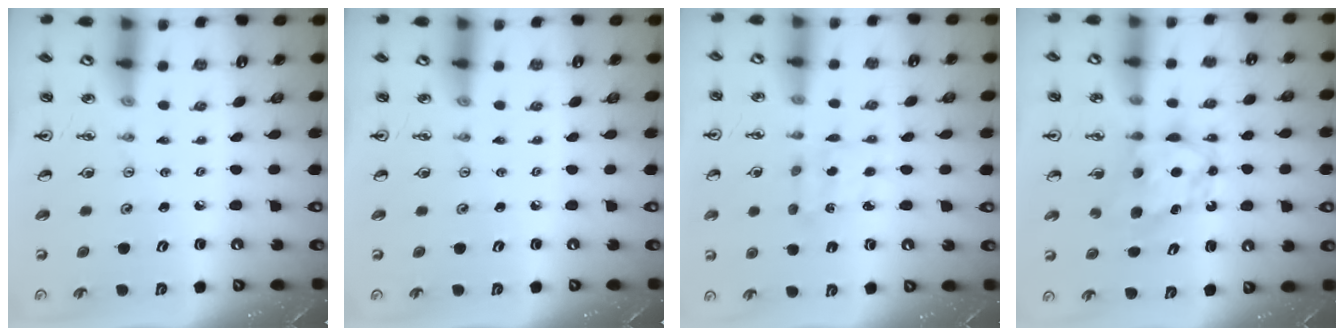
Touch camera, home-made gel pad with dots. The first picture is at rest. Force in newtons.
{"total": 0.0}
{"total": 2.9, "press": 2.8, "slide": 0.6}
{"total": 7.1, "press": 7.0, "slide": 0.4}